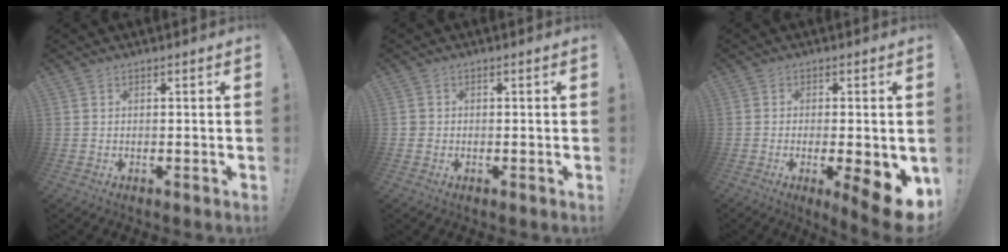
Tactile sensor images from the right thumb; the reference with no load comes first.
{"total": 1.4, "force": [-0.2, 1.3, 0.5], "torque": [-0.013, 0.006, -0.003]}
{"total": 10.0, "force": [-3.1, 2.2, 9.2], "torque": [-0.104, 0.000, -0.041]}